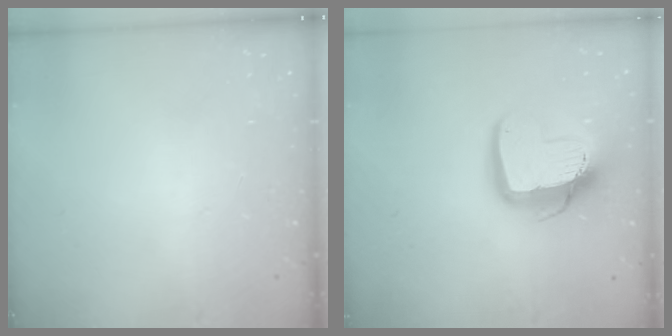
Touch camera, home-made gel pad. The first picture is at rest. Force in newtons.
{"total": 14.0, "press": 13.9, "slide": 1.7}